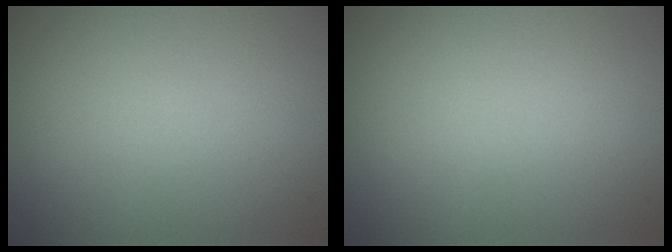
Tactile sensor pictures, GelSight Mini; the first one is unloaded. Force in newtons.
{"total": 0.0}